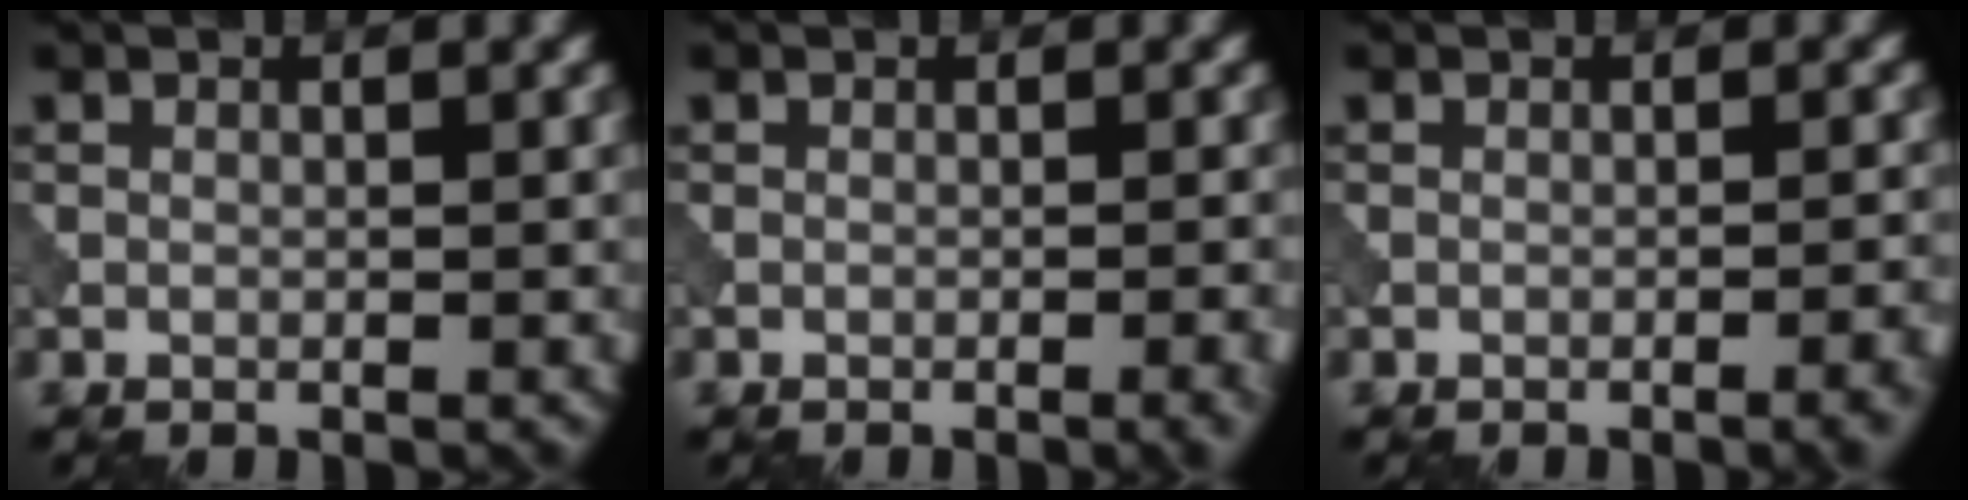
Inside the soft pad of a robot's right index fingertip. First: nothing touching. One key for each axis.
{"total": 1.9, "fx": -0.7, "fy": 0.5, "fz": 1.7, "tx": -0.016, "ty": 0.001, "tz": -0.011}
{"total": 2.4, "fx": -1.1, "fy": 0.6, "fz": 2.1, "tx": -0.020, "ty": 0.004, "tz": -0.018}